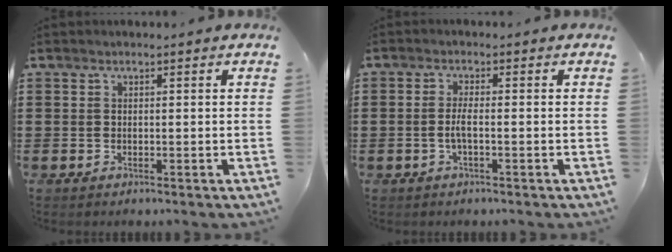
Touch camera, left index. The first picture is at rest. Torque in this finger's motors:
{"motor_torque": [0.09, 0.08, 0.03, 0.03]}